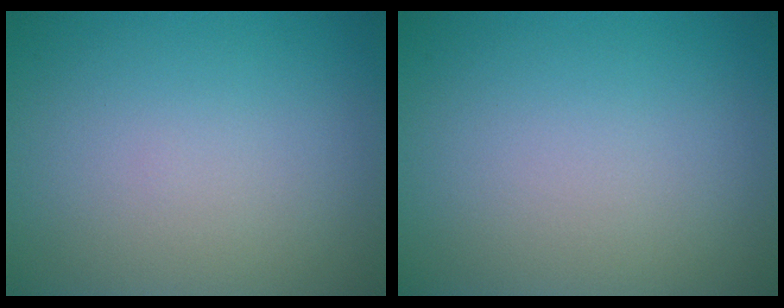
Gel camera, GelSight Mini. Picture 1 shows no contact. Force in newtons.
{"total": 0.0}